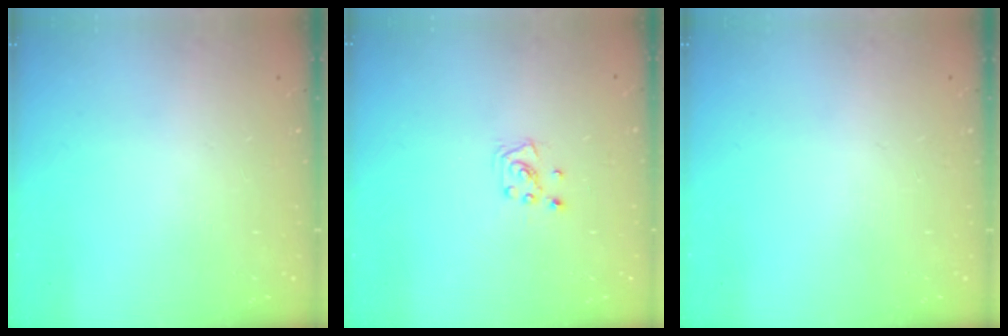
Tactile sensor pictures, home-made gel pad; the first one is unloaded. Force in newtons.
{"total": 4.3, "press": 4.3, "slide": 0.4}
{"total": 0.0}